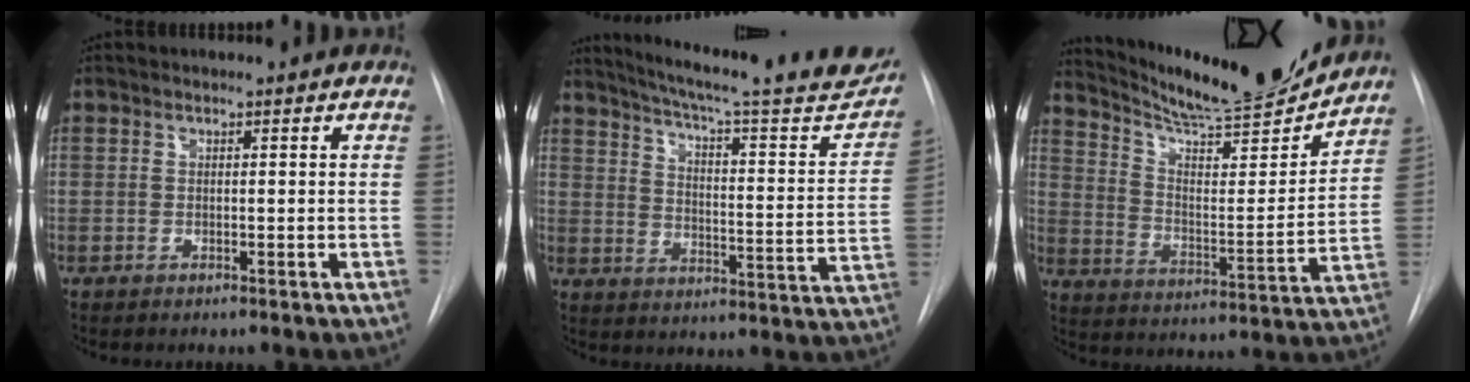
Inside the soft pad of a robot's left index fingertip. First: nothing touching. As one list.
[{"total": 26.2, "force": [22.8, 3.0, 12.5], "torque": [-0.184, -0.058, 0.285]}, {"total": 18.5, "force": [17.5, 0.5, 5.8], "torque": [-0.106, -0.044, 0.268]}]